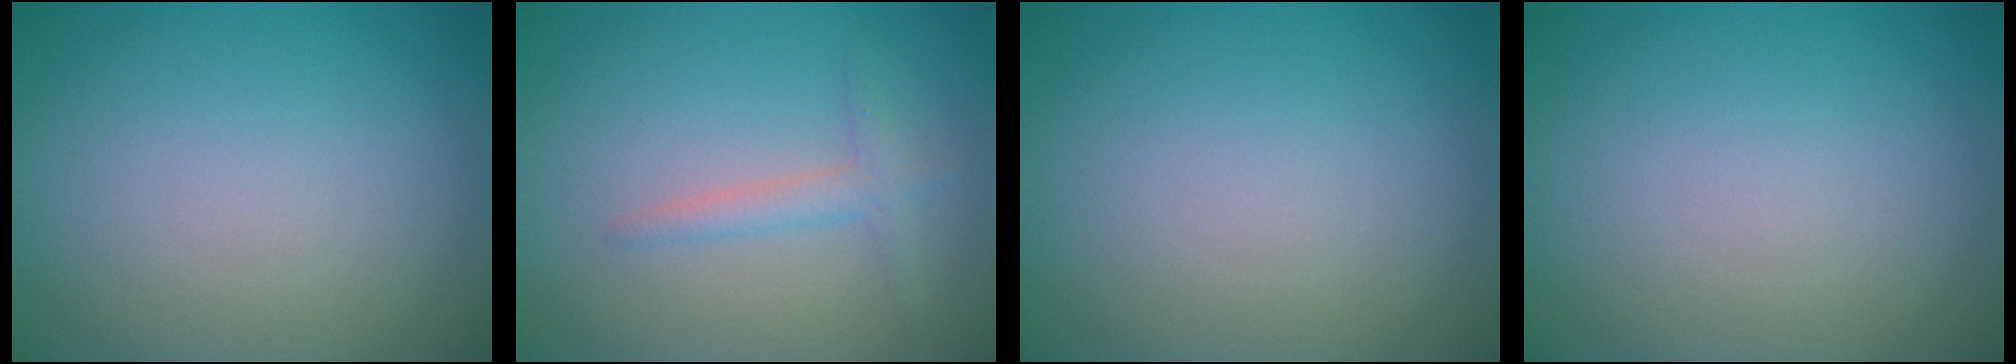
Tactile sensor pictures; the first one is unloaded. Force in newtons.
{"total": 1.8, "press": 1.8, "slide": 0.1}
{"total": 0.0}
{"total": 0.0}